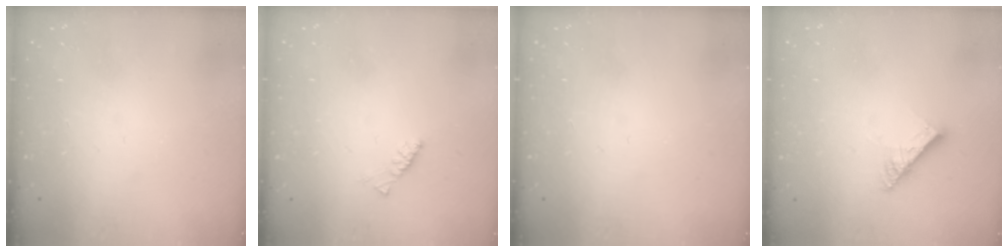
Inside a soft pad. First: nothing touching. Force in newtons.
{"total": 2.4, "press": 2.3, "slide": 0.6}
{"total": 0.0}
{"total": 8.5, "press": 8.4, "slide": 0.8}